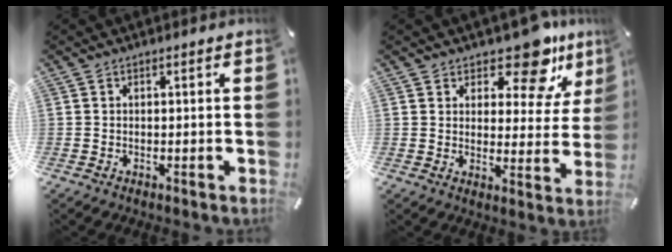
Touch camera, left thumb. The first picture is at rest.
{"total": 13.2, "force": [9.4, 5.4, 7.4], "torque": [-0.095, -0.067, 0.160]}